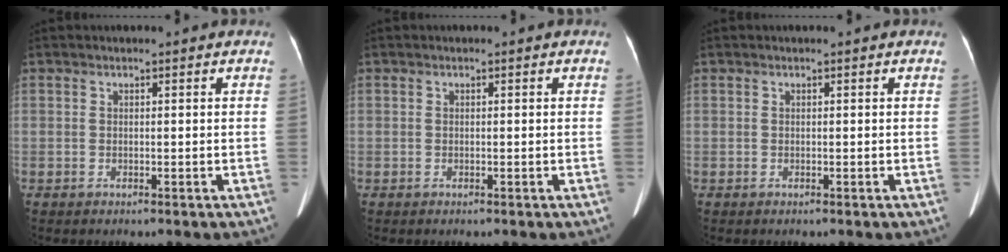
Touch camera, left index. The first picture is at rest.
{"total": 0.0}
{"total": 0.0}